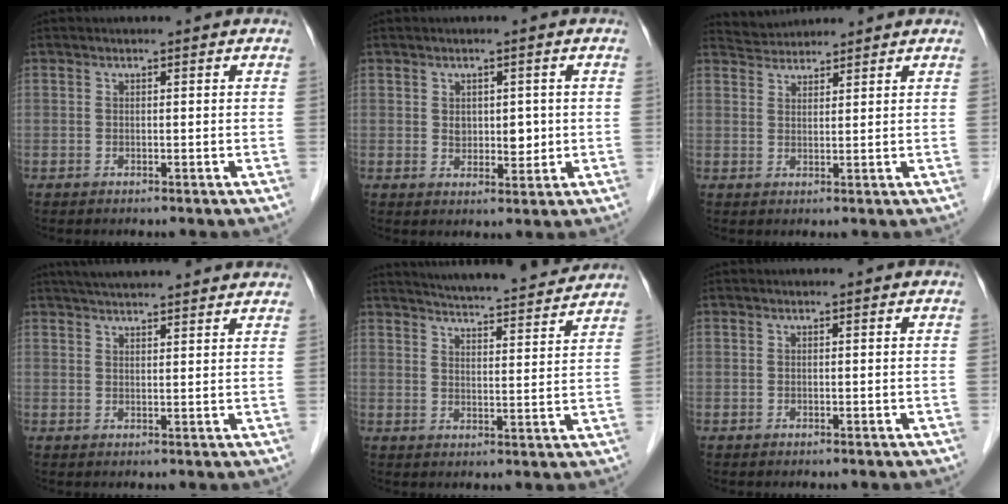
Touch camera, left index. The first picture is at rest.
{"total": 3.4, "force": [0.3, 2.4, 2.4], "torque": [-0.033, 0.001, 0.012]}
{"total": 3.2, "force": [3.2, 0.2, -0.4], "torque": [-0.005, 0.024, 0.063]}
{"total": 14.3, "force": [12.9, 1.3, 6.0], "torque": [-0.093, 0.038, 0.170]}
{"total": 16.5, "force": [15.6, 1.2, 5.4], "torque": [-0.086, -0.002, 0.207]}
{"total": 0.0}